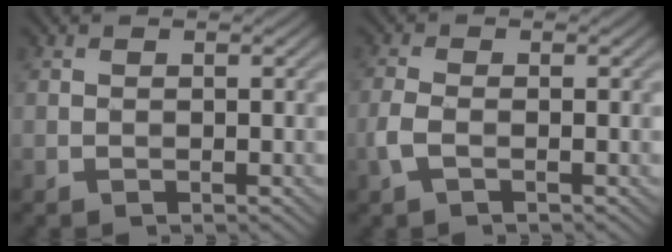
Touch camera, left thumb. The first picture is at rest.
{"total": 2.2, "force": [-0.9, 0.9, 1.8], "torque": [-0.053, 0.000, -0.026]}